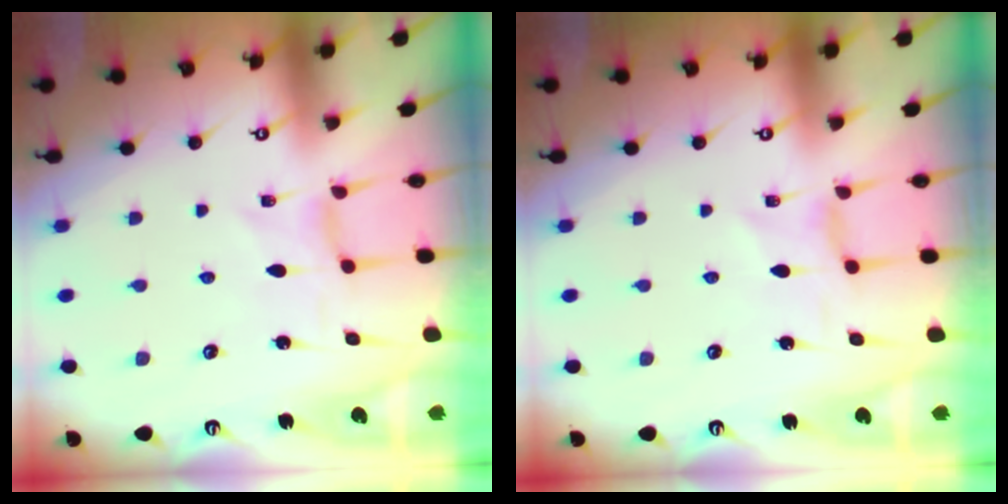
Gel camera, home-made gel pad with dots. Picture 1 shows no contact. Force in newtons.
{"total": 0.9, "press": 0.8, "slide": 0.3}